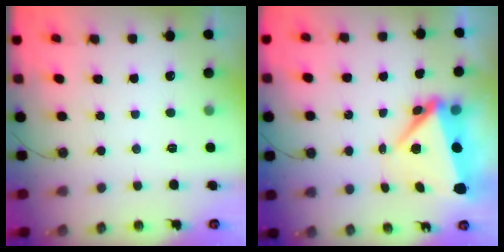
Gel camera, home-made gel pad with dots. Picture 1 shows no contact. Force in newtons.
{"total": 6.8, "press": 6.6, "slide": 1.3}